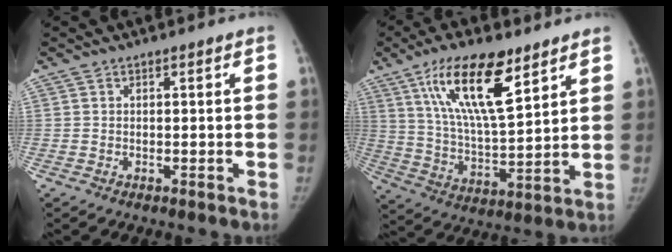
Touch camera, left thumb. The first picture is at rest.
{"total": 17.6, "force": [9.7, 5.7, 13.5], "torque": [-0.215, -0.046, 0.179]}